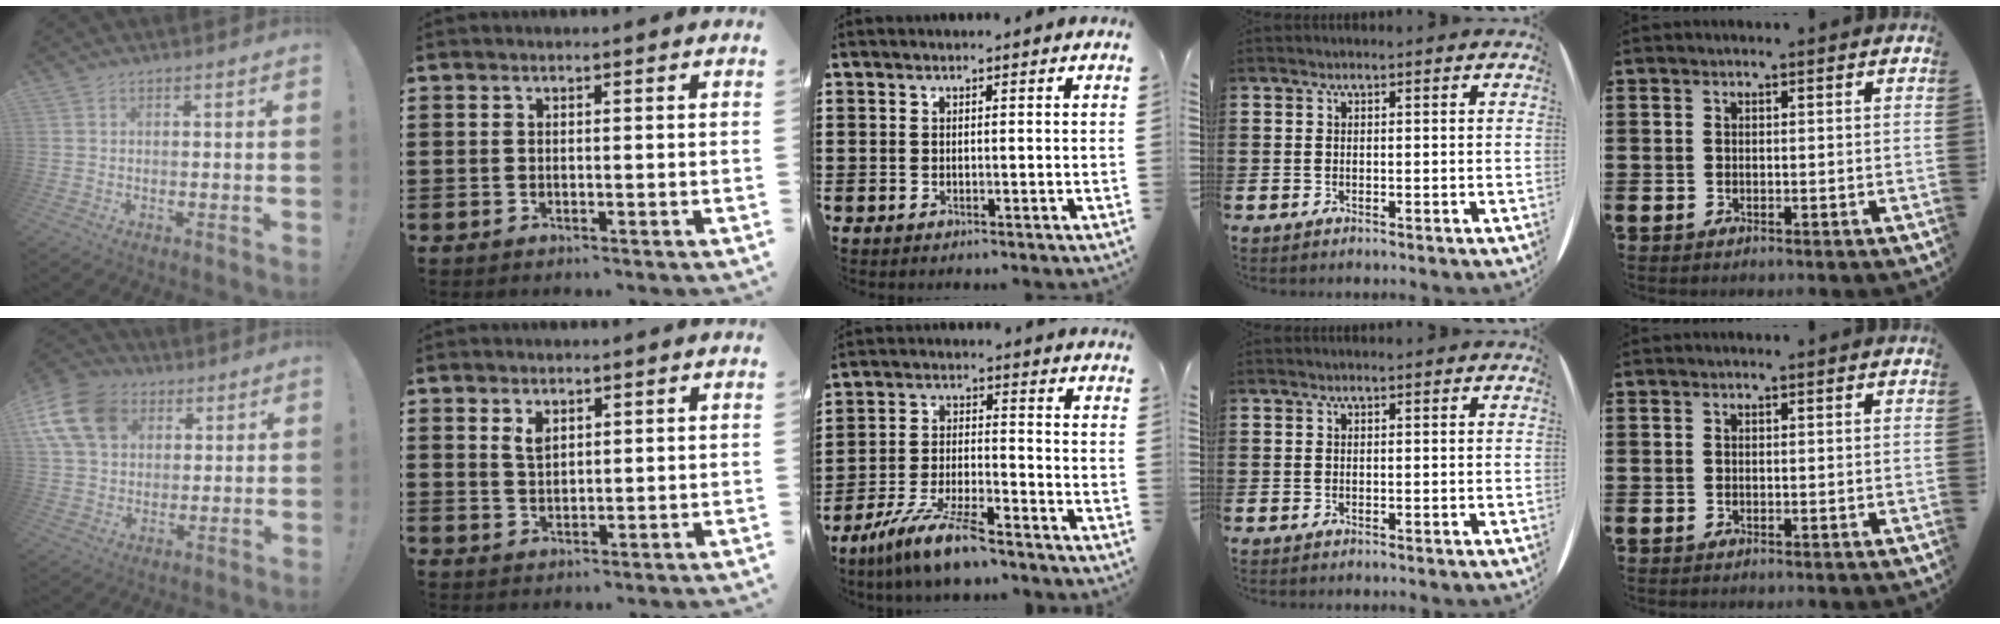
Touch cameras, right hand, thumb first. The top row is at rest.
{"thumb": {"total": 15.1, "force": [5.8, 11.5, 8.0], "torque": [-0.139, -0.021, 0.116]}, "index": {"total": 2.3, "force": [1.4, 1.2, 1.4], "torque": [-0.032, 0.002, 0.027]}, "middle": {"total": 9.4, "force": [-7.9, 0.9, 5.0], "torque": [-0.111, 0.000, -0.154]}}